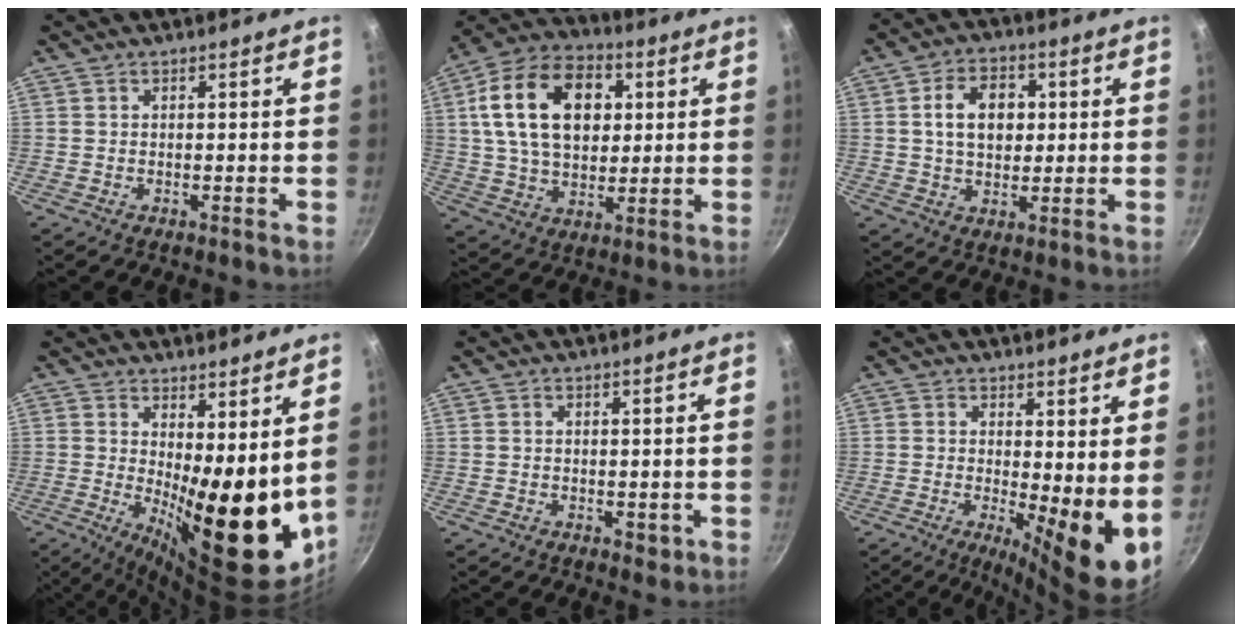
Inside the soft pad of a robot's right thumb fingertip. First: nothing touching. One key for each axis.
{"total": 20.2, "fx": 4.8, "fy": 13.5, "fz": 14.3, "tx": -0.224, "ty": 0.010, "tz": 0.073}
{"total": 9.8, "fx": 1.6, "fy": 7.0, "fz": 6.8, "tx": -0.090, "ty": 0.009, "tz": 0.020}
{"total": 16.6, "fx": 2.0, "fy": 6.1, "fz": 15.3, "tx": -0.191, "ty": -0.037, "tz": 0.039}
{"total": 1.8, "fx": 0.1, "fy": 1.3, "fz": 1.2, "tx": -0.012, "ty": -0.001, "tz": 0.002}
{"total": 9.7, "fx": 0.5, "fy": 2.9, "fz": 9.3, "tx": -0.117, "ty": -0.026, "tz": 0.008}